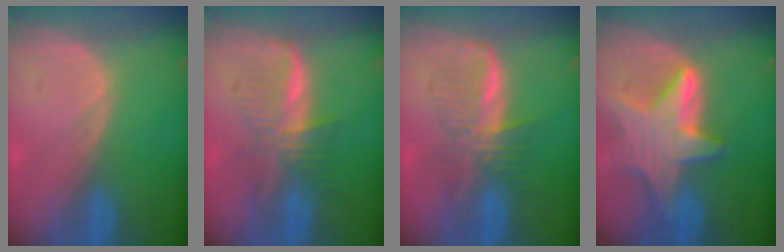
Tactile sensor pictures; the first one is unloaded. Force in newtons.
{"total": 6.1, "press": 6.1, "slide": 0.1}
{"total": 6.2, "press": 6.1, "slide": 0.6}
{"total": 9.3, "press": 9.3, "slide": 0.8}